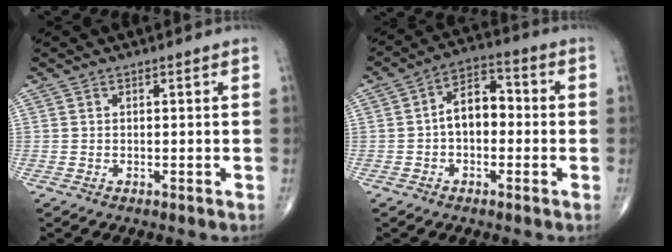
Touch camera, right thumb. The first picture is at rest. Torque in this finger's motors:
{"motor_torque": [0.09, 0.14, 0.04, 0.01, 0.15]}